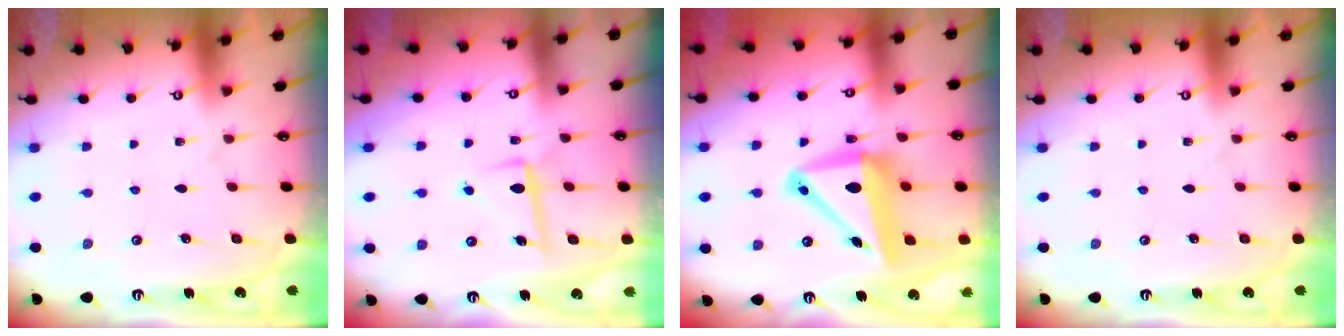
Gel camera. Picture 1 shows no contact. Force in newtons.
{"total": 6.2, "press": 6.0, "slide": 1.2}
{"total": 13.5, "press": 12.8, "slide": 4.3}
{"total": 0.0}